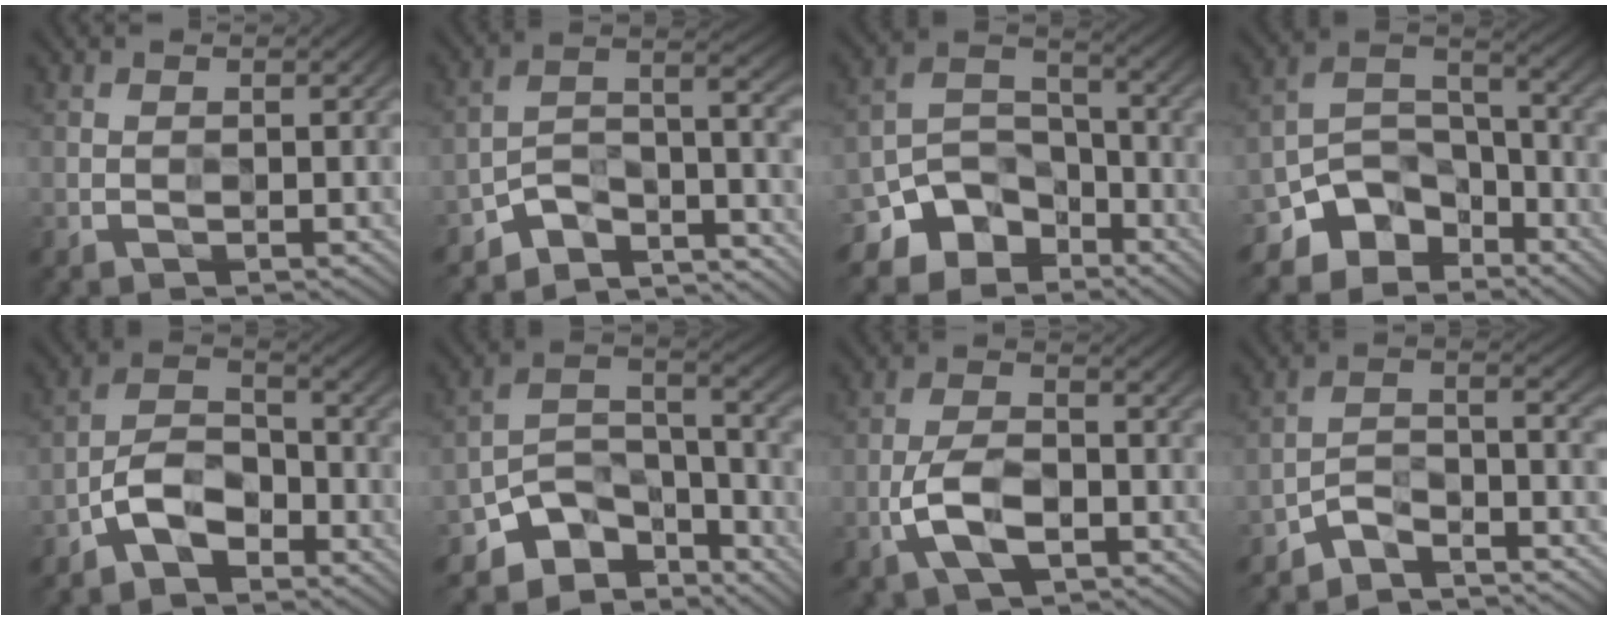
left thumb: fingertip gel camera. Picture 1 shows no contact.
{"total": 9.2, "force": [-7.5, 3.1, 4.3], "torque": [-0.061, -0.004, -0.147]}
{"total": 11.1, "force": [-8.2, 6.7, 3.5], "torque": [-0.084, -0.008, -0.143]}
{"total": 10.1, "force": [-7.5, 5.7, 3.7], "torque": [-0.072, 0.000, -0.141]}
{"total": 5.9, "force": [-3.4, 3.1, 3.7], "torque": [-0.063, 0.012, -0.079]}
{"total": 9.5, "force": [-7.0, 4.9, 4.1], "torque": [-0.065, -0.005, -0.132]}
{"total": 6.3, "force": [-2.6, 3.2, 4.9], "torque": [-0.106, -0.001, -0.057]}
{"total": 6.8, "force": [-5.8, 1.7, 2.9], "torque": [-0.054, -0.002, -0.115]}